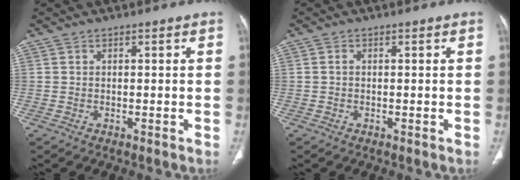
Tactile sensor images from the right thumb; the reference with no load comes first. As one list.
[{"total": 0.6, "force": [-0.1, 0.4, 0.4], "torque": [-0.007, 0.002, -0.005]}]